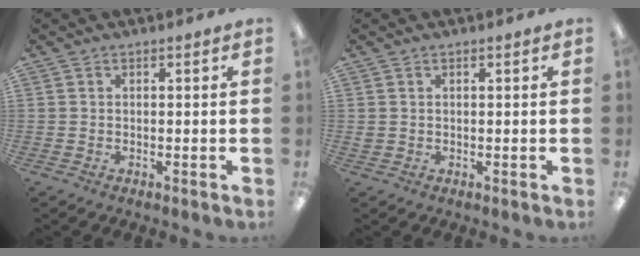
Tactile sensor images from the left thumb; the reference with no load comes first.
{"total": 1.0, "force": [0.4, 0.8, 0.4], "torque": [-0.008, 0.004, 0.007]}